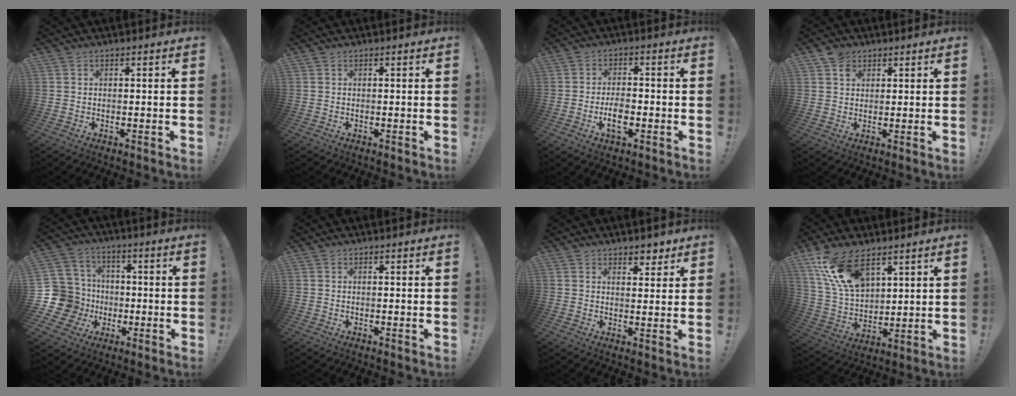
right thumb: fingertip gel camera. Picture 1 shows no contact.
{"total": 0.0}
{"total": 7.3, "force": [-2.5, 5.8, 3.6], "torque": [-0.048, 0.013, -0.045]}
{"total": 4.1, "force": [2.6, 2.9, 1.2], "torque": [-0.019, -0.004, 0.048]}
{"total": 15.6, "force": [-2.6, 14.4, 5.6], "torque": [-0.114, 0.022, -0.026]}
{"total": 0.0}
{"total": 4.2, "force": [3.3, 2.4, 0.7], "torque": [0.011, -0.023, 0.058]}
{"total": 17.0, "force": [9.9, 9.1, 10.4], "torque": [-0.226, -0.050, 0.187]}